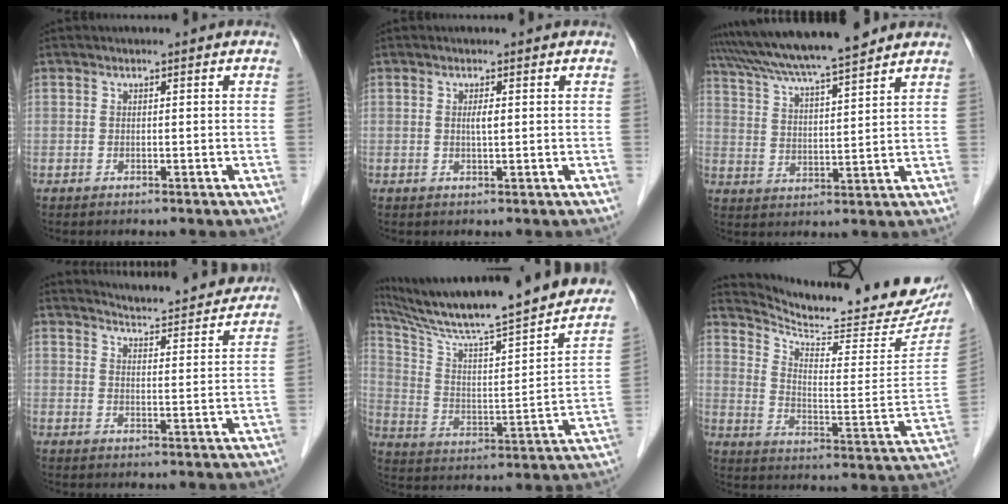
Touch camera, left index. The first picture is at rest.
{"total": 1.2, "force": [0.3, 0.1, 1.2], "torque": [-0.028, -0.001, 0.005]}
{"total": 15.6, "force": [13.7, 0.5, 7.4], "torque": [-0.135, 0.024, 0.223]}
{"total": 11.9, "force": [11.6, 0.7, 2.6], "torque": [-0.037, -0.007, 0.145]}
{"total": 29.4, "force": [24.7, 2.4, 15.8], "torque": [-0.257, -0.038, 0.350]}
{"total": 21.8, "force": [20.4, 2.2, 7.3], "torque": [-0.123, -0.088, 0.274]}